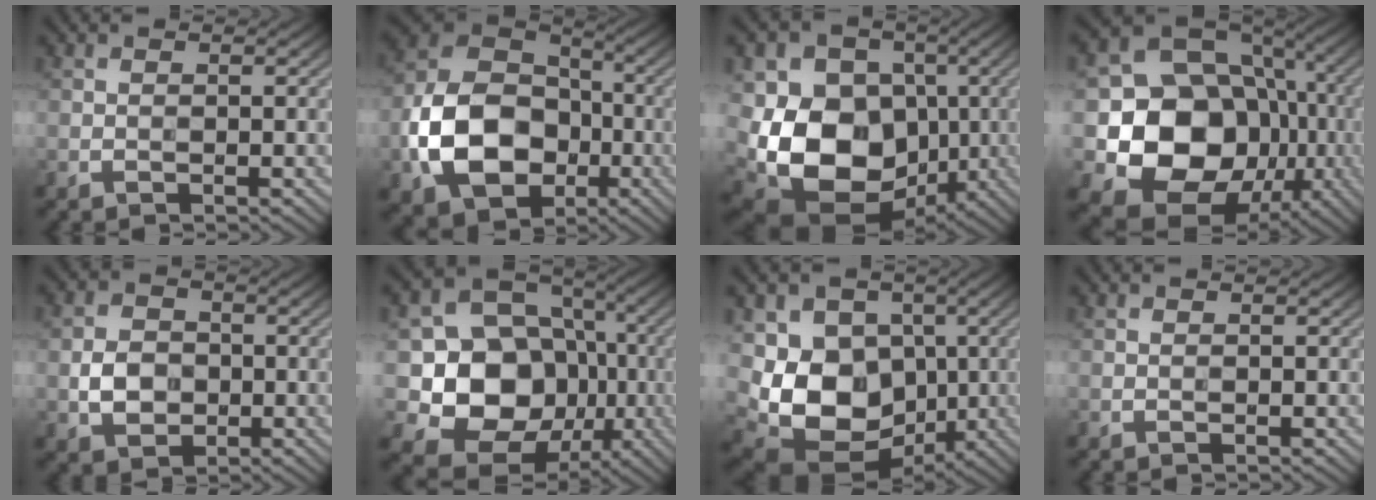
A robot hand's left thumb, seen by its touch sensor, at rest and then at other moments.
{"total": 14.4, "force": [-3.7, 10.8, 8.7], "torque": [-0.196, -0.022, -0.079]}
{"total": 16.2, "force": [-2.5, 12.7, 9.8], "torque": [-0.199, -0.032, -0.045]}
{"total": 17.4, "force": [-2.8, 14.3, 9.5], "torque": [-0.183, -0.049, -0.036]}
{"total": 4.4, "force": [-0.7, 3.6, 2.5], "torque": [-0.050, -0.003, -0.015]}
{"total": 14.8, "force": [-2.3, 12.4, 7.6], "torque": [-0.157, -0.033, -0.050]}
{"total": 13.3, "force": [-1.3, 10.3, 8.3], "torque": [-0.167, -0.031, -0.018]}
{"total": 0.0}